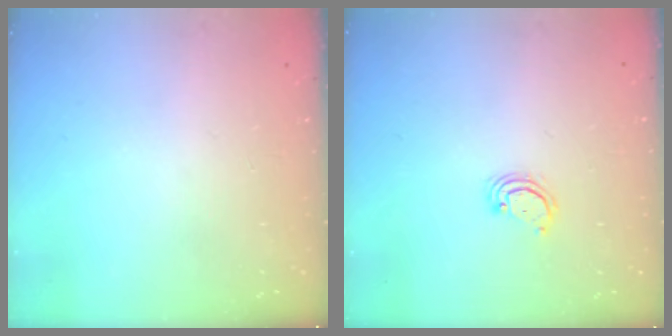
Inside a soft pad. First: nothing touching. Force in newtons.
{"total": 2.8, "press": 2.8, "slide": 0.2}